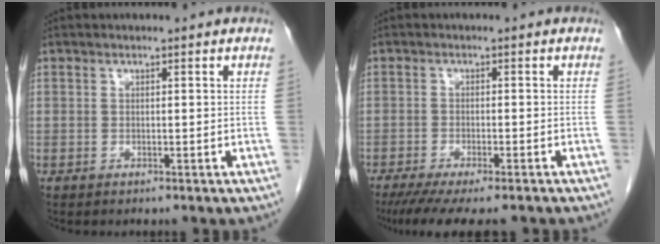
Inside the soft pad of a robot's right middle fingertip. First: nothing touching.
{"total": 11.2, "force": [-9.3, 1.7, 5.9], "torque": [-0.086, -0.021, -0.136]}